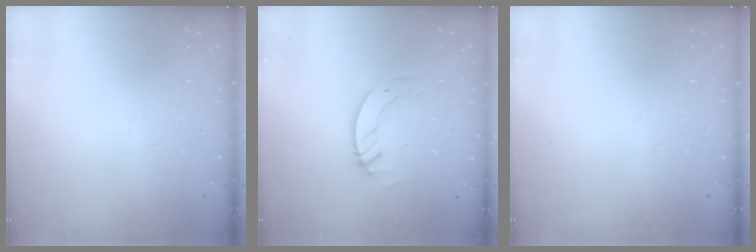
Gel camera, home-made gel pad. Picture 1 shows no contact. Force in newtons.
{"total": 3.4, "press": 3.4, "slide": 0.1}
{"total": 0.0}